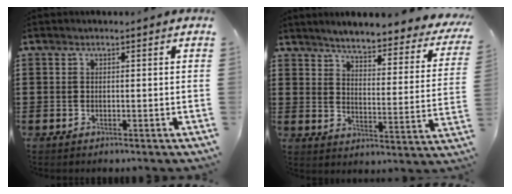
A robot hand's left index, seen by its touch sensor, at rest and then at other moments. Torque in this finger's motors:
{"motor_torque": [2.14, 0.00, 0.30, 0.01]}